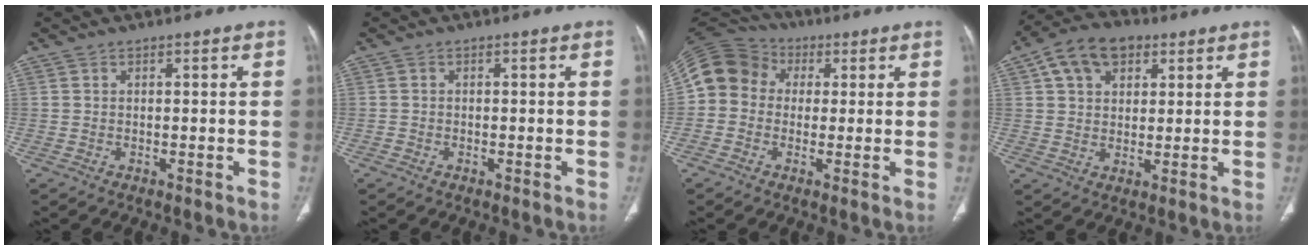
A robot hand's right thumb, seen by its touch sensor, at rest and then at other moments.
{"total": 0.6, "force": [-0.3, 0.5, -0.1], "torque": [0.002, 0.003, -0.010]}
{"total": 11.4, "force": [1.0, 10.1, 5.2], "torque": [-0.095, 0.034, 0.005]}
{"total": 10.4, "force": [4.5, 7.1, 6.1], "torque": [-0.083, 0.002, 0.071]}